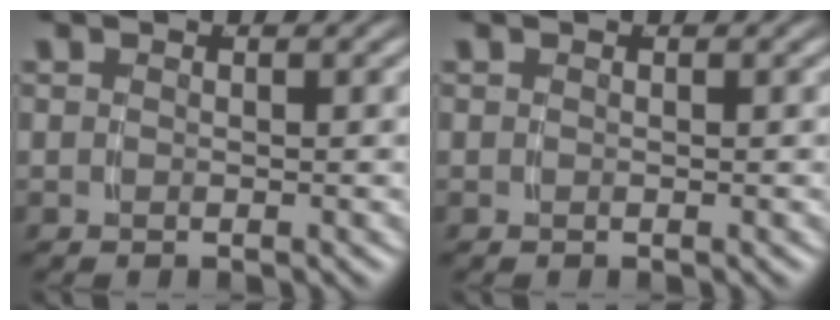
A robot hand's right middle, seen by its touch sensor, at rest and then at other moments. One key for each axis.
{"total": 0.0}